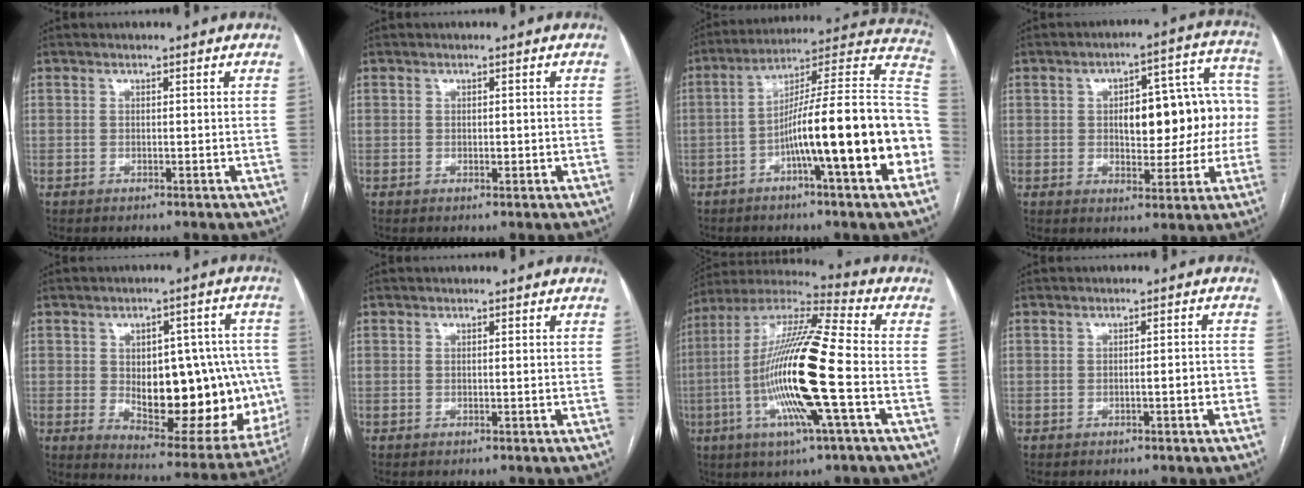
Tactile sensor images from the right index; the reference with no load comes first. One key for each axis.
{"total": 0.7, "fx": 0.0, "fy": 0.4, "fz": 0.6, "tx": -0.008, "ty": 0.000, "tz": 0.002}
{"total": 21.6, "fx": -5.4, "fy": 0.9, "fz": 20.9, "tx": -0.252, "ty": 0.031, "tz": -0.080}
{"total": 14.2, "fx": 0.2, "fy": 6.0, "fz": 12.9, "tx": -0.155, "ty": 0.048, "tz": 0.014}
{"total": 22.0, "fx": -1.6, "fy": 9.6, "fz": 19.8, "tx": -0.224, "ty": 0.018, "tz": 0.014}
{"total": 0.0}
{"total": 19.3, "fx": -4.1, "fy": 0.7, "fz": 18.8, "tx": -0.379, "ty": -0.008, "tz": -0.085}
{"total": 4.2, "fx": -1.5, "fy": 0.6, "fz": 3.8, "tx": -0.052, "ty": 0.015, "tz": -0.019}